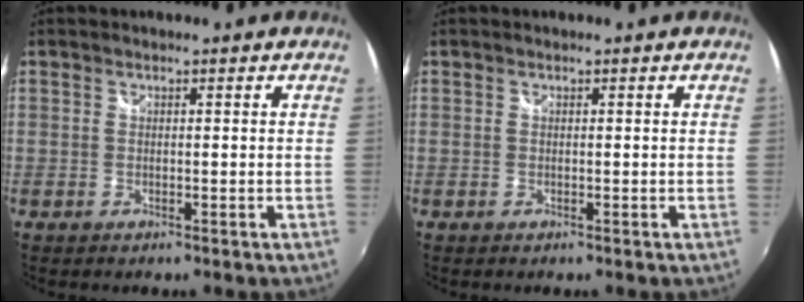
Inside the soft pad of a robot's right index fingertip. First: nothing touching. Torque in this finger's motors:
{"motor_torque": [0.01, 0.01, -0.02, 0.00]}